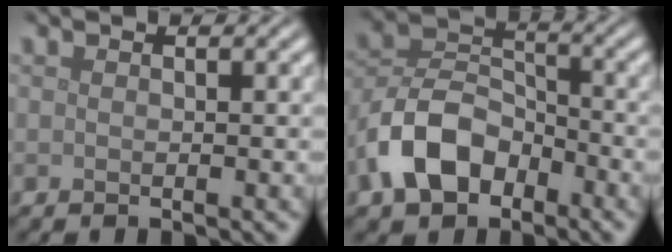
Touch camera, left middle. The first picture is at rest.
{"total": 6.9, "force": [-3.4, 4.7, 3.9], "torque": [-0.075, 0.003, -0.075]}